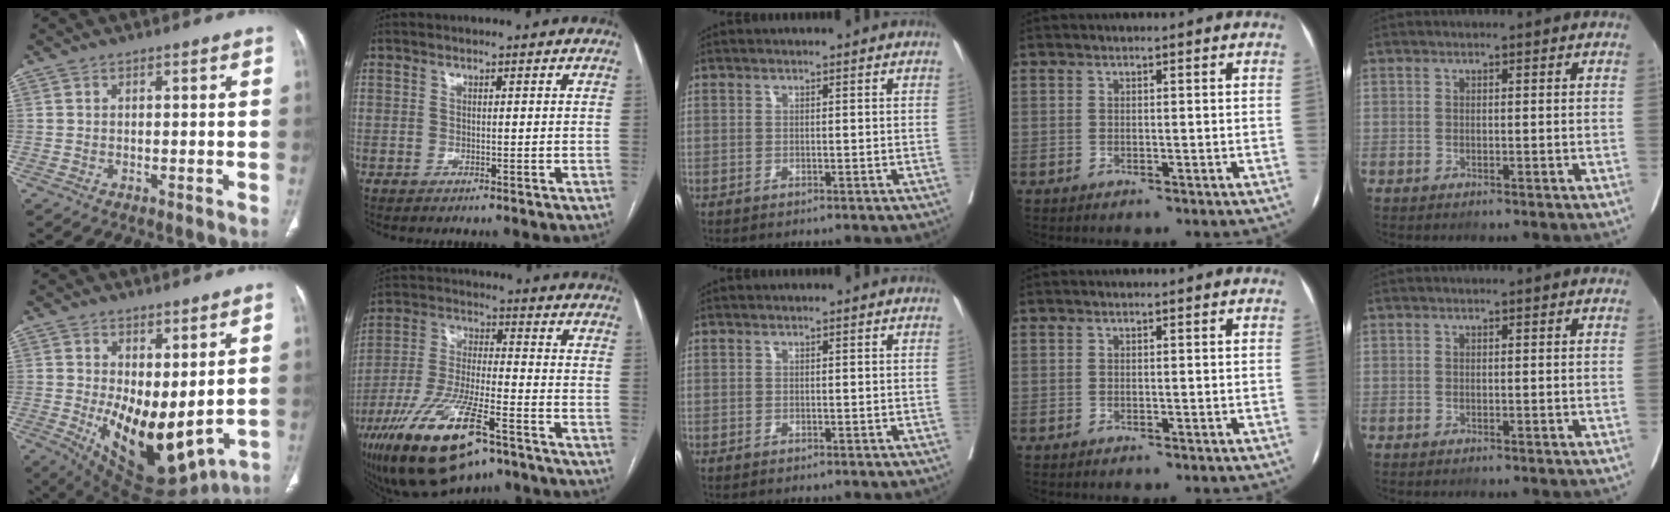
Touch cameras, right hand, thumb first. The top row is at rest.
{"thumb": {"total": 16.4, "force": [0.4, 8.4, 14.1], "torque": [-0.202, -0.038, 0.038]}, "index": {"total": 17.4, "force": [-10.3, 4.4, 13.3], "torque": [-0.274, -0.026, -0.180]}}